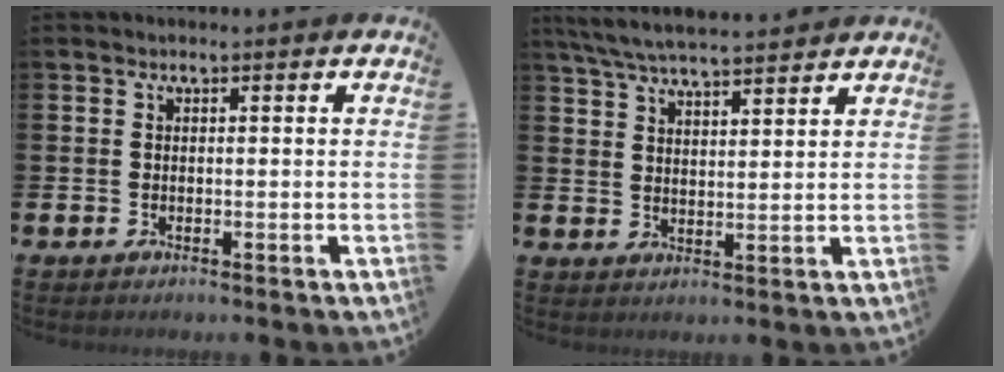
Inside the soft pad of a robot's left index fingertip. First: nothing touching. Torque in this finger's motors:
{"motor_torque": [1.06, -1.08, 0.18, 0.08]}